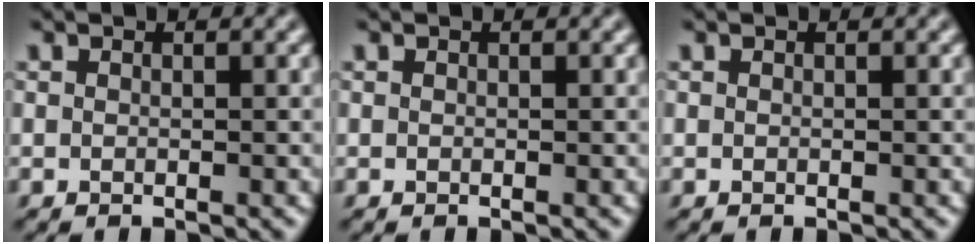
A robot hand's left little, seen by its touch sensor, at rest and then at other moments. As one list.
[{"total": 0.0}, {"total": 0.0}]